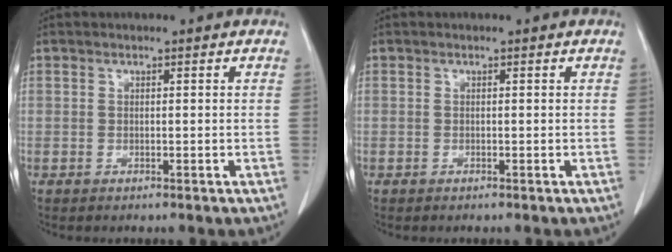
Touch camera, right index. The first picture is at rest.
{"total": 0.0}